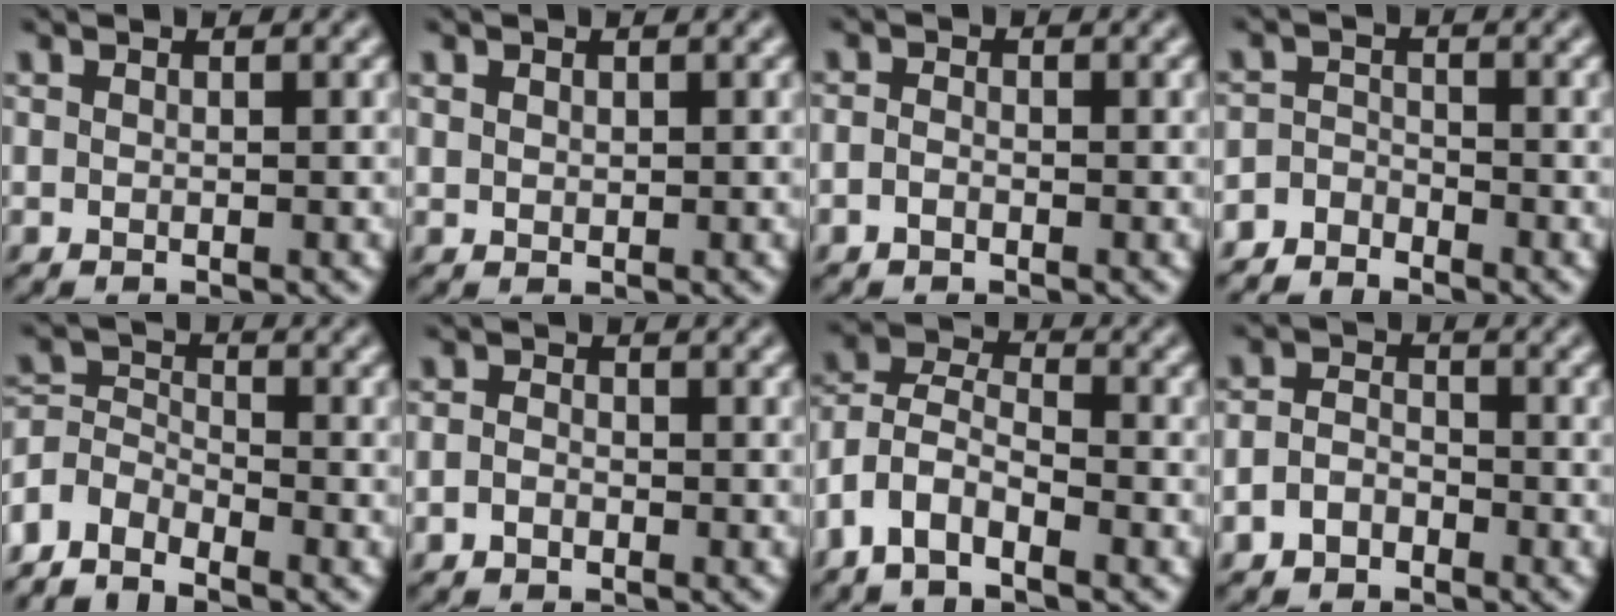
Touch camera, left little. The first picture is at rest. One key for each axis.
{"total": 0.6, "fx": 0.4, "fy": 0.4, "fz": 0.1, "tx": -0.005, "ty": -0.001, "tz": 0.010}
{"total": 1.0, "fx": -0.6, "fy": 0.7, "fz": 0.5, "tx": -0.014, "ty": 0.002, "tz": -0.016}
{"total": 2.6, "fx": -2.5, "fy": 0.8, "fz": 0.1, "tx": 0.001, "ty": 0.002, "tz": -0.055}
{"total": 4.4, "fx": -3.7, "fy": 1.8, "fz": 1.4, "tx": -0.033, "ty": 0.003, "tz": -0.084}
{"total": 1.5, "fx": -0.7, "fy": 1.1, "fz": 0.7, "tx": -0.008, "ty": 0.001, "tz": -0.020}
{"total": 5.6, "fx": -3.4, "fy": 2.6, "fz": 3.6, "tx": -0.076, "ty": 0.011, "tz": -0.079}
{"total": 2.6, "fx": -1.4, "fy": 1.8, "fz": 1.1, "tx": -0.025, "ty": 0.005, "tz": -0.032}